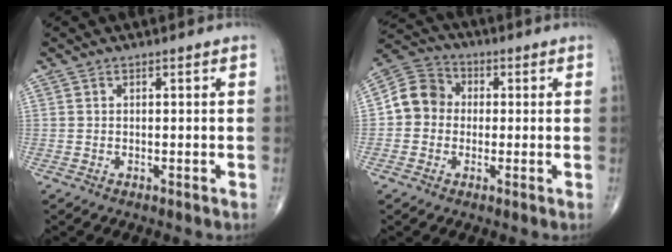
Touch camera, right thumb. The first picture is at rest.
{"total": 8.2, "force": [-0.1, 7.3, 3.6], "torque": [-0.048, 0.027, -0.018]}